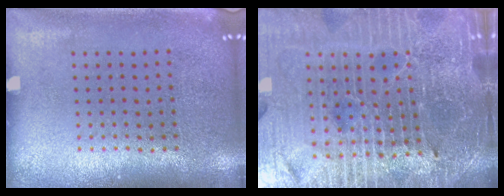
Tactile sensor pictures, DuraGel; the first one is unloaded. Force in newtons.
{"total": 6.1, "press": 5.5, "slide": 2.5}